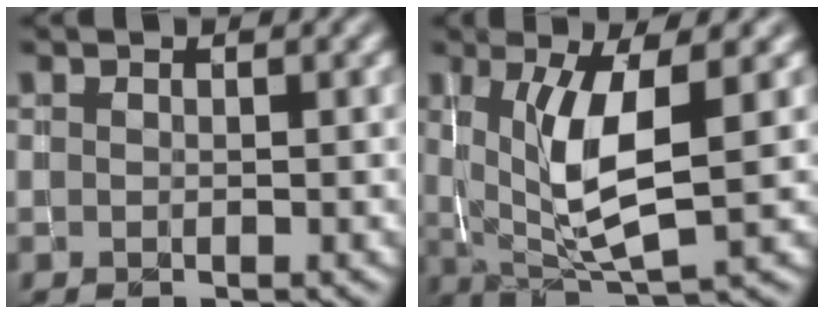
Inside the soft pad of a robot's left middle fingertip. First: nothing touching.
{"total": 6.6, "force": [0.7, 1.7, 6.3], "torque": [-0.123, -0.013, 0.020]}